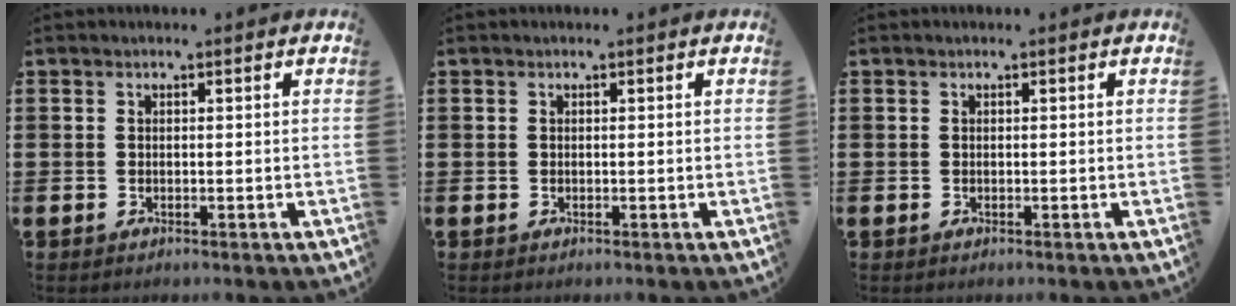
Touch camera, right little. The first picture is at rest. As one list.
[{"total": 0.0}, {"total": 0.0}]